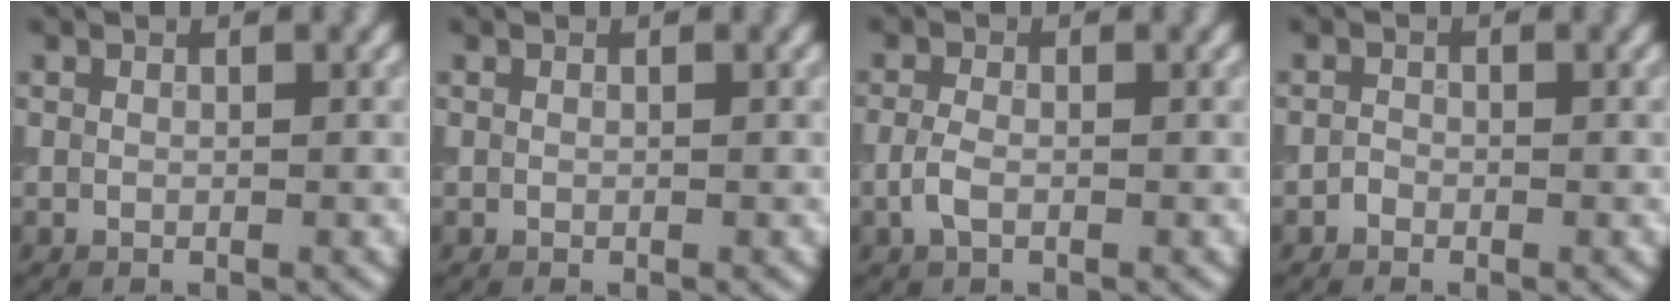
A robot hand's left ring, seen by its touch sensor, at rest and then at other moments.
{"total": 0.0}
{"total": 1.8, "force": [-0.8, 1.0, 1.4], "torque": [-0.035, 0.001, -0.021]}
{"total": 0.7, "force": [-0.6, 0.4, 0.1], "torque": [-0.002, -0.001, -0.016]}